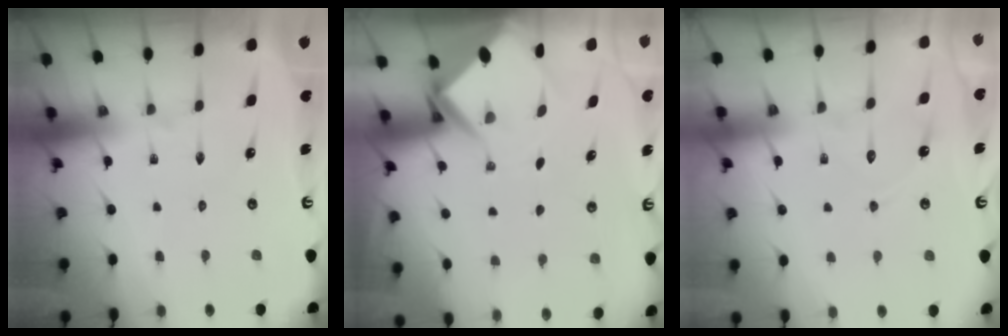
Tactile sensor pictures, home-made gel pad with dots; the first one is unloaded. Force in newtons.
{"total": 6.1, "press": 6.0, "slide": 0.6}
{"total": 7.8, "press": 7.7, "slide": 0.7}